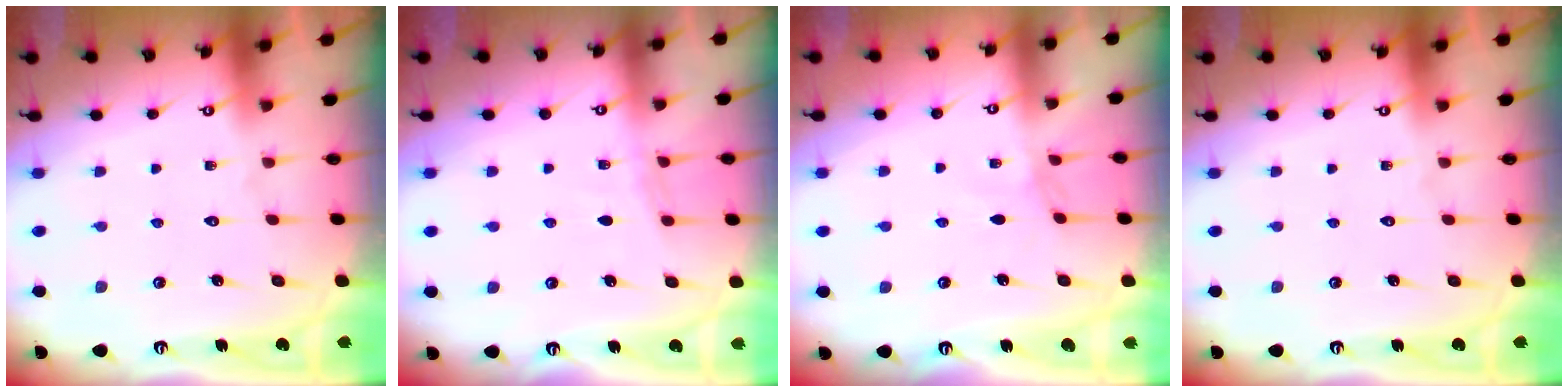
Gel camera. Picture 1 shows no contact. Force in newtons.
{"total": 3.9, "press": 3.9, "slide": 0.5}
{"total": 2.2, "press": 2.1, "slide": 0.4}
{"total": 0.0}